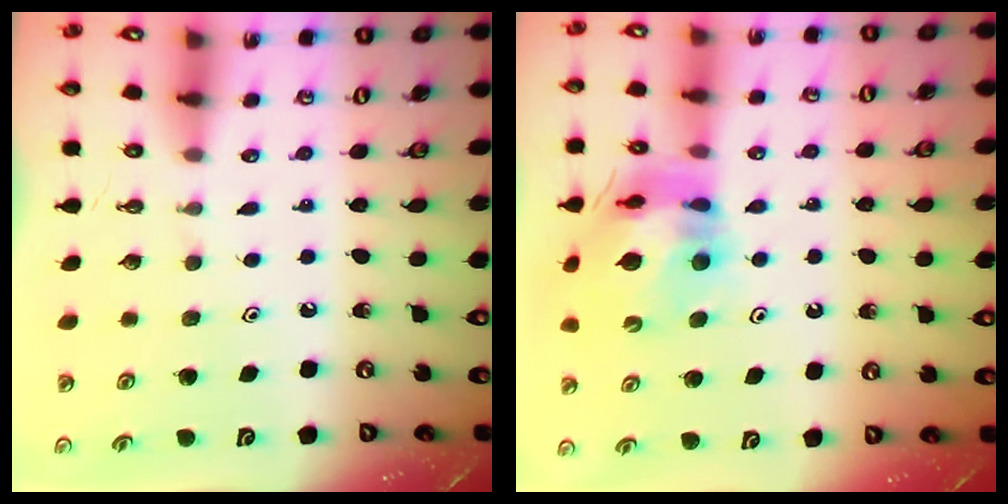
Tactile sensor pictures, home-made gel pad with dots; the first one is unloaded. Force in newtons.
{"total": 15.8, "press": 15.7, "slide": 1.8}